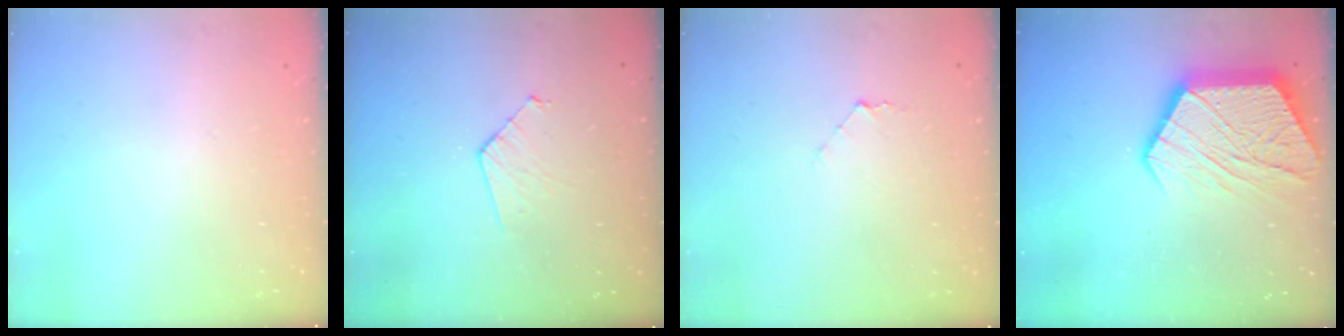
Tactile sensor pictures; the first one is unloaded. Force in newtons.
{"total": 5.8, "press": 5.8, "slide": 0.5}
{"total": 3.8, "press": 3.8, "slide": 0.4}
{"total": 18.5, "press": 18.5, "slide": 1.2}